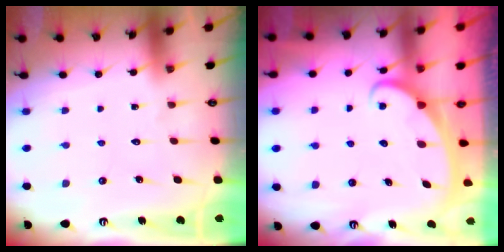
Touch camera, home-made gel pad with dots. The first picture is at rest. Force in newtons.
{"total": 2.6, "press": 2.6, "slide": 0.3}